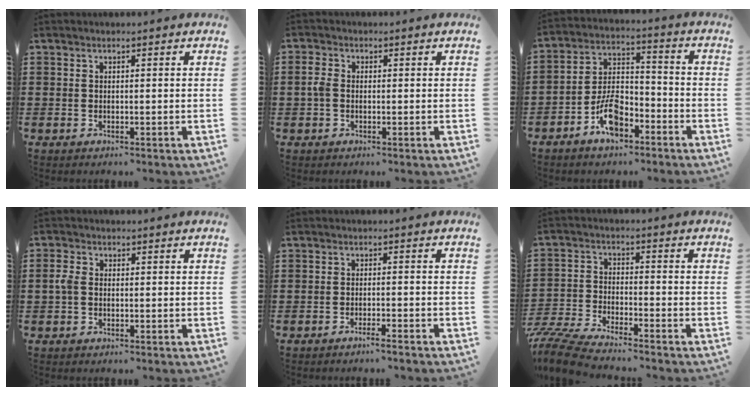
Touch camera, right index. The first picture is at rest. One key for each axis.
{"total": 2.3, "fx": -0.2, "fy": 1.5, "fz": 1.7, "tx": -0.051, "ty": -0.001, "tz": -0.009}
{"total": 8.0, "fx": -4.6, "fy": 3.9, "fz": 5.2, "tx": -0.110, "ty": 0.011, "tz": -0.084}
{"total": 2.3, "fx": -0.2, "fy": 1.6, "fz": 1.7, "tx": -0.051, "ty": 0.000, "tz": -0.009}
{"total": 1.8, "fx": -1.5, "fy": -0.3, "fz": 0.9, "tx": -0.014, "ty": -0.002, "tz": -0.028}
{"total": 5.7, "fx": -5.6, "fy": 0.0, "fz": 1.2, "tx": -0.043, "ty": -0.007, "tz": -0.115}